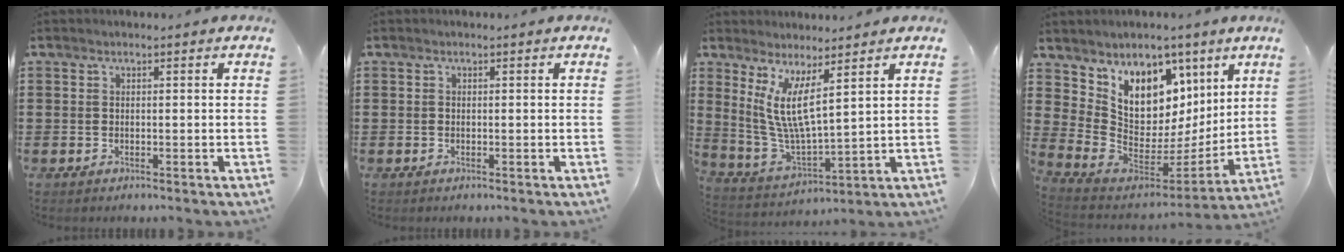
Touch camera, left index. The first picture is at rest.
{"total": 0.0}
{"total": 8.2, "force": [4.0, 1.6, 6.9], "torque": [-0.166, -0.027, 0.067]}
{"total": 9.3, "force": [5.3, 6.9, 3.1], "torque": [-0.086, -0.056, 0.109]}